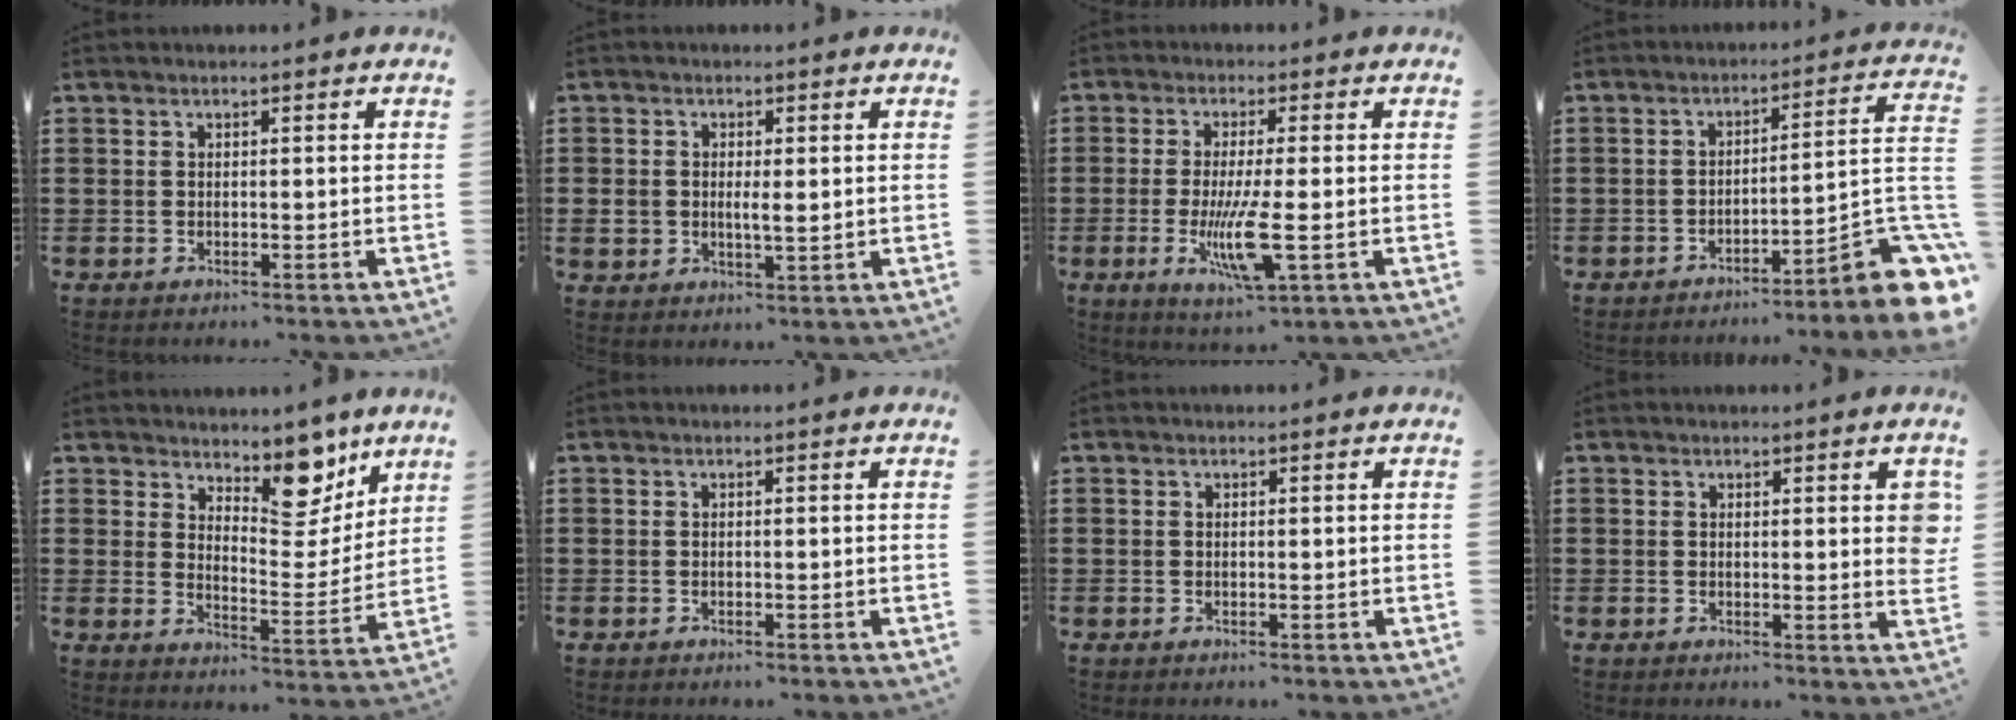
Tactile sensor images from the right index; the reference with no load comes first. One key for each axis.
{"total": 2.8, "fx": -0.2, "fy": 2.1, "fz": 1.9, "tx": -0.042, "ty": 0.007, "tz": -0.005}
{"total": 8.3, "fx": -2.0, "fy": 1.2, "fz": 7.9, "tx": -0.164, "ty": -0.025, "tz": -0.039}
{"total": 6.9, "fx": -4.4, "fy": 0.9, "fz": 5.2, "tx": -0.063, "ty": -0.017, "tz": -0.084}
{"total": 9.9, "fx": 7.4, "fy": 4.4, "fz": 5.0, "tx": -0.077, "ty": -0.039, "tz": 0.128}
{"total": 0.0}
{"total": 0.0}
{"total": 2.5, "fx": 0.8, "fy": 0.5, "fz": 2.3, "tx": -0.030, "ty": -0.004, "tz": 0.010}